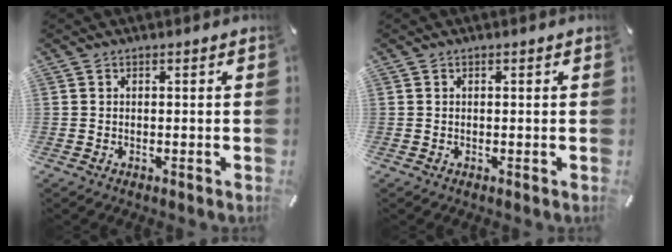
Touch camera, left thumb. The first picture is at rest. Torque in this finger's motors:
{"motor_torque": [-0.05, -0.10, -0.08, 0.06, -0.02]}